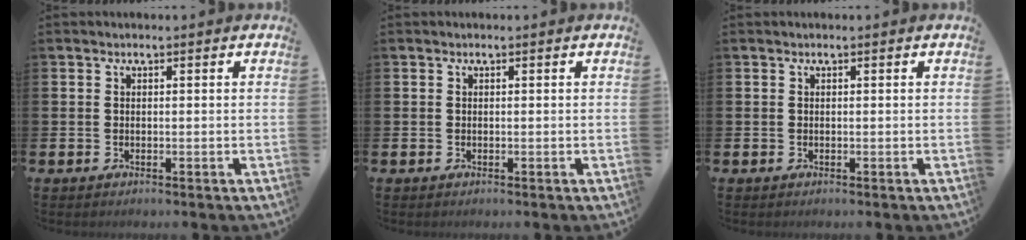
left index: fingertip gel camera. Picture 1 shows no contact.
{"total": 0.0}
{"total": 0.0}